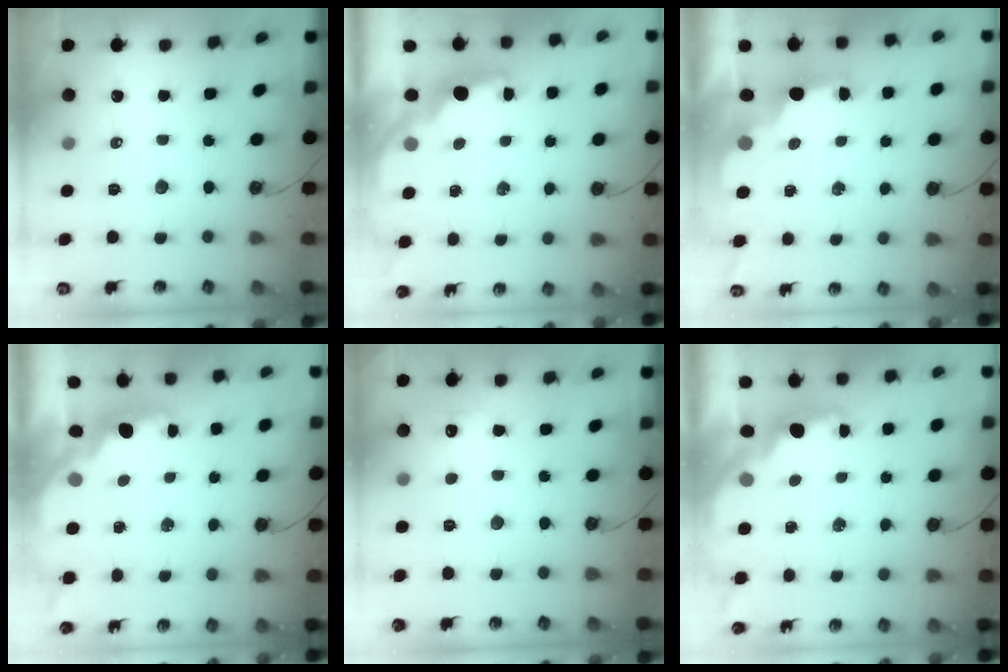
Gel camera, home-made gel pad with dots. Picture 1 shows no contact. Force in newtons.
{"total": 2.3, "press": 2.2, "slide": 0.8}
{"total": 2.5, "press": 2.3, "slide": 0.8}
{"total": 2.1, "press": 2.0, "slide": 0.8}
{"total": 5.6, "press": 5.5, "slide": 1.4}
{"total": 1.8, "press": 1.7, "slide": 0.5}